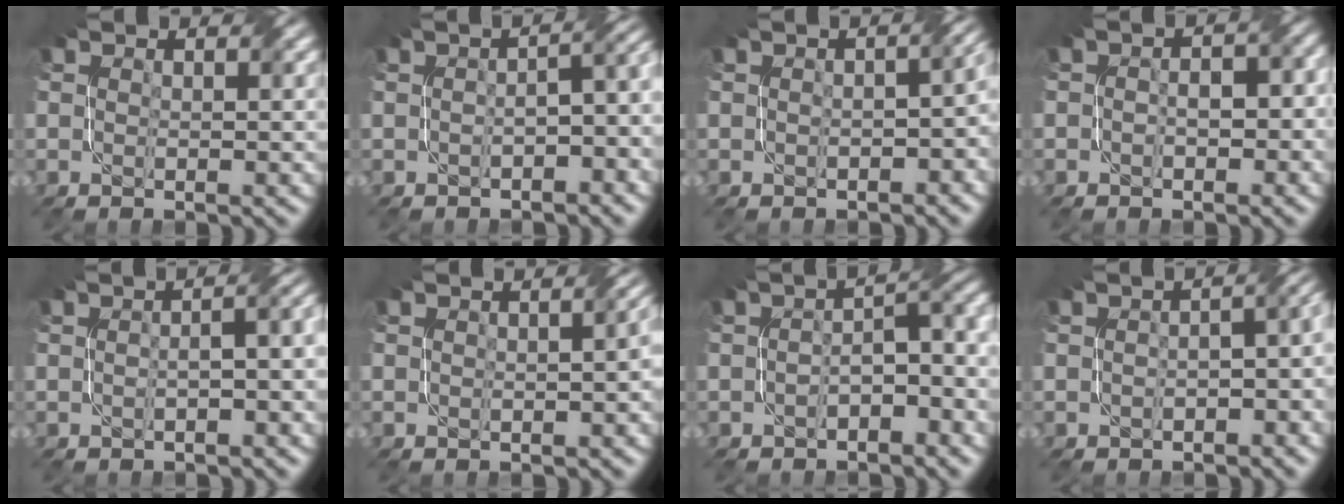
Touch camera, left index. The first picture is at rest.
{"total": 4.9, "force": [-0.9, 2.1, 4.4], "torque": [-0.044, 0.007, -0.010]}
{"total": 5.1, "force": [-0.7, 2.6, 4.3], "torque": [-0.032, 0.000, -0.004]}
{"total": 4.0, "force": [-0.1, 2.5, 3.2], "torque": [-0.029, 0.012, -0.013]}
{"total": 4.9, "force": [-0.3, 2.1, 4.4], "torque": [-0.039, 0.014, -0.010]}
{"total": 3.1, "force": [-0.1, 1.3, 2.8], "torque": [-0.019, 0.006, 0.005]}
{"total": 4.4, "force": [-1.6, 1.9, 3.6], "torque": [-0.049, 0.011, -0.028]}
{"total": 6.8, "force": [-0.7, 3.6, 5.8], "torque": [-0.036, 0.007, -0.015]}